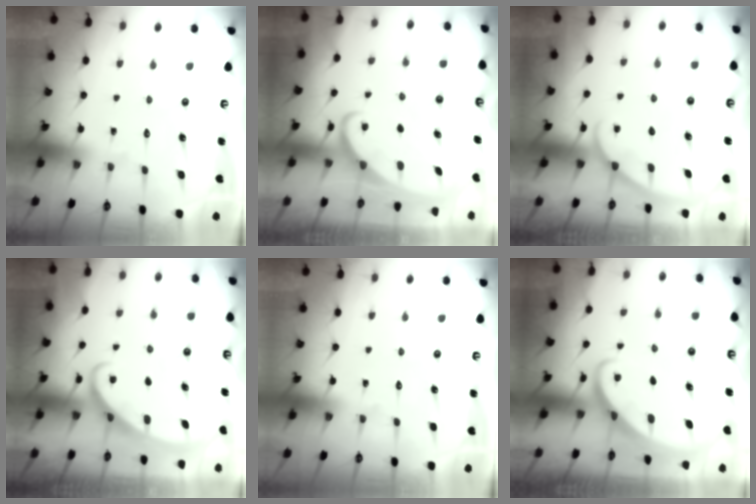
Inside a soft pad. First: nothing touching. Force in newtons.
{"total": 2.2, "press": 2.2, "slide": 0.3}
{"total": 2.2, "press": 2.2, "slide": 0.2}
{"total": 2.6, "press": 2.6, "slide": 0.3}
{"total": 0.0}
{"total": 2.6, "press": 2.6, "slide": 0.3}